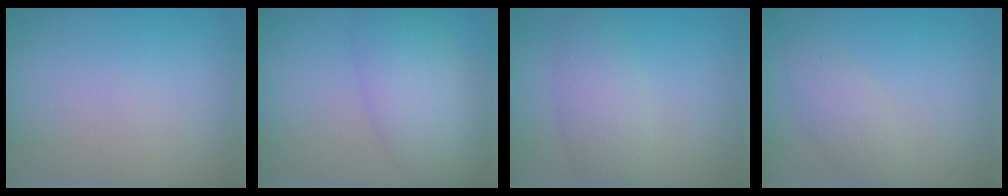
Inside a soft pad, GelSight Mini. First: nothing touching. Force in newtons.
{"total": 5.4, "press": 5.4, "slide": 0.2}
{"total": 3.2, "press": 3.2, "slide": 0.1}
{"total": 2.1, "press": 2.1, "slide": 0.1}